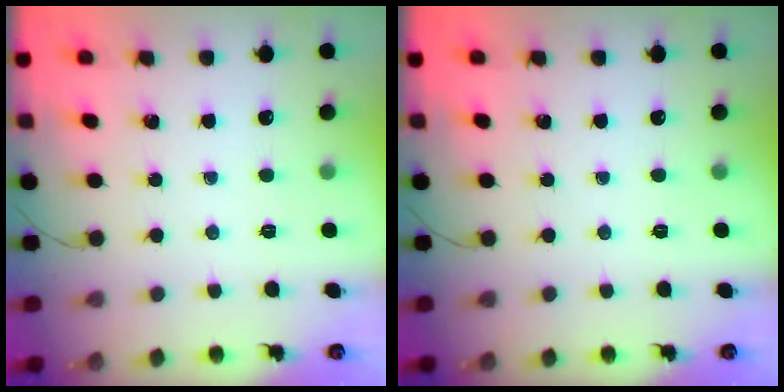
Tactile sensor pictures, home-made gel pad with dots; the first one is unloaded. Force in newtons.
{"total": 0.0}